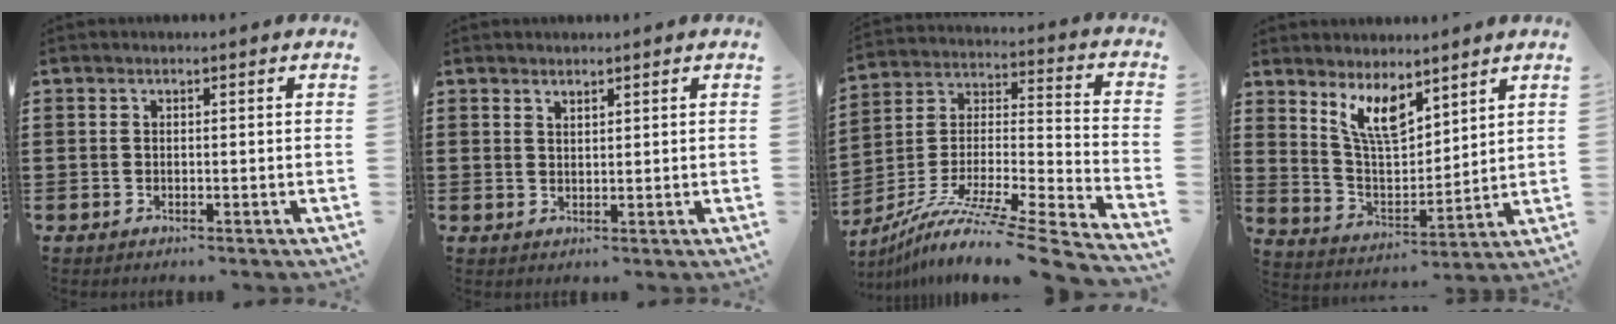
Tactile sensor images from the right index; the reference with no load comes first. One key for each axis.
{"total": 1.3, "fx": 1.3, "fy": 0.3, "fz": 0.2, "tx": -0.004, "ty": 0.001, "tz": 0.024}
{"total": 9.8, "fx": -8.0, "fy": 0.4, "fz": 5.7, "tx": -0.096, "ty": -0.001, "tz": -0.155}
{"total": 7.6, "fx": 5.7, "fy": 2.6, "fz": 4.3, "tx": -0.102, "ty": -0.023, "tz": 0.105}